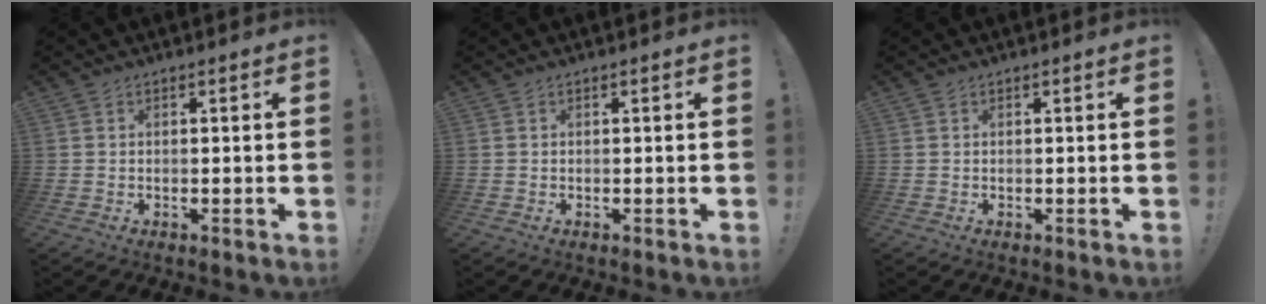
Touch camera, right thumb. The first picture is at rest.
{"total": 0.0}
{"total": 0.0}